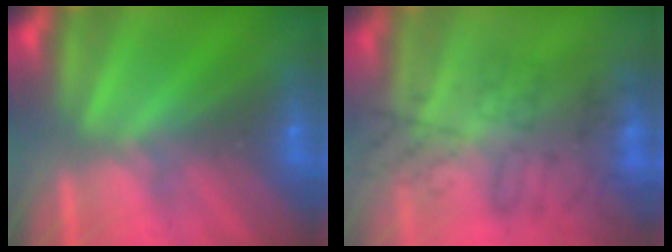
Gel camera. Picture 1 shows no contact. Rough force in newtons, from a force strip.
{"total": 3.8}